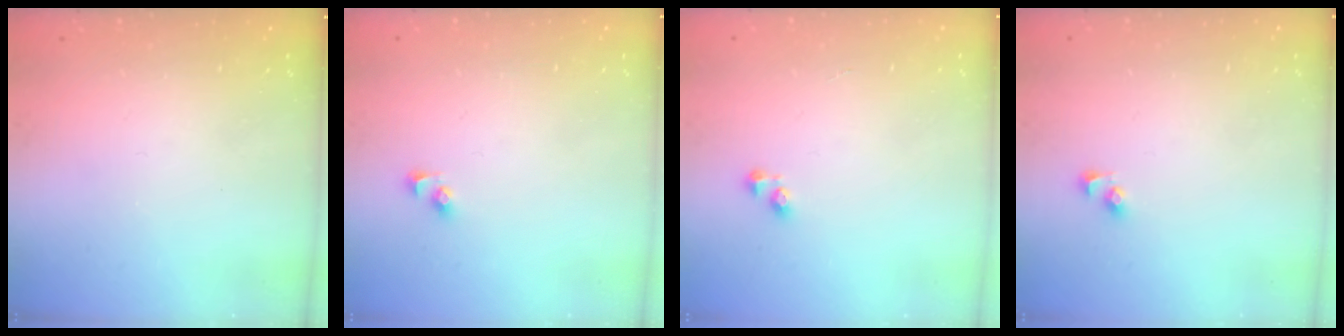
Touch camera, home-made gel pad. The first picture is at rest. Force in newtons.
{"total": 2.3, "press": 2.3, "slide": 0.2}
{"total": 2.2, "press": 2.2, "slide": 0.3}
{"total": 2.5, "press": 2.5, "slide": 0.3}